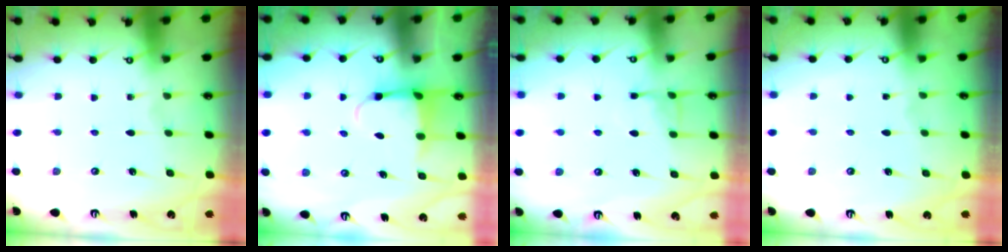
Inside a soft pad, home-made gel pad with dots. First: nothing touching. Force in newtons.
{"total": 3.8, "press": 3.6, "slide": 1.0}
{"total": 5.6, "press": 5.6, "slide": 0.8}
{"total": 1.2, "press": 1.2, "slide": 0.1}